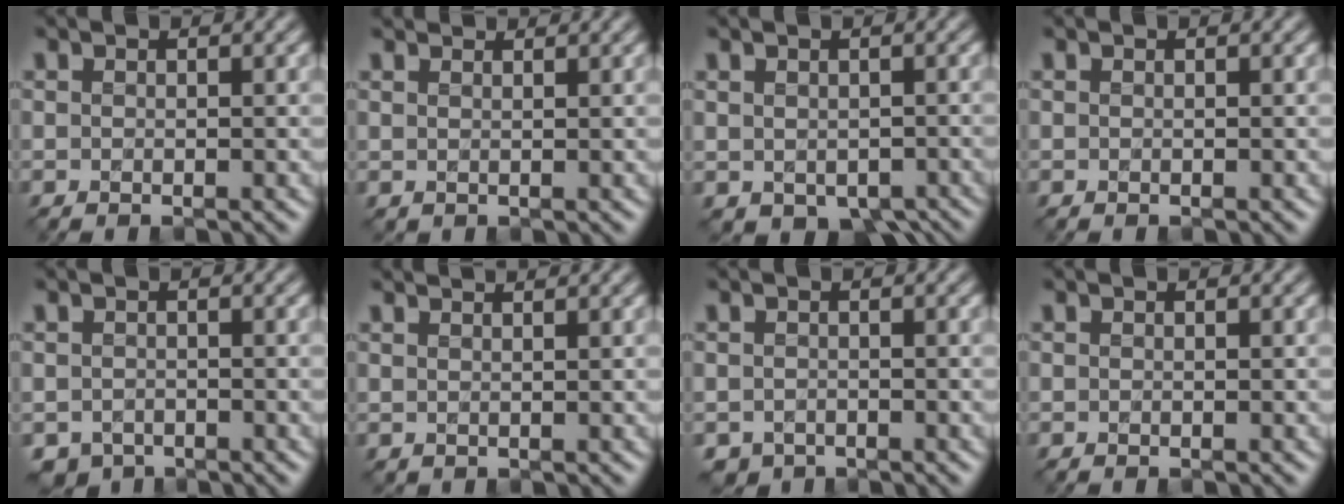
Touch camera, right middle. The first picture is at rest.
{"total": 3.3, "force": [3.1, 0.9, 0.9], "torque": [-0.008, 0.010, 0.023]}
{"total": 2.7, "force": [-1.3, 1.8, 1.5], "torque": [-0.023, -0.024, 0.003]}
{"total": 0.0}
{"total": 1.1, "force": [-0.8, 0.3, -0.7], "torque": [0.005, -0.008, -0.013]}
{"total": 2.8, "force": [2.6, 0.7, 0.8], "torque": [0.002, 0.011, 0.011]}
{"total": 0.8, "force": [-0.5, 0.1, -0.7], "torque": [0.004, -0.006, -0.004]}
{"total": 0.0}